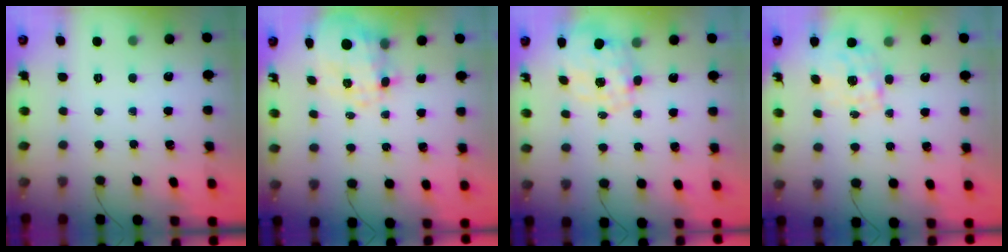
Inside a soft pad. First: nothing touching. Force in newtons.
{"total": 8.0, "press": 7.8, "slide": 1.9}
{"total": 2.5, "press": 2.3, "slide": 1.0}
{"total": 1.6, "press": 1.4, "slide": 0.8}